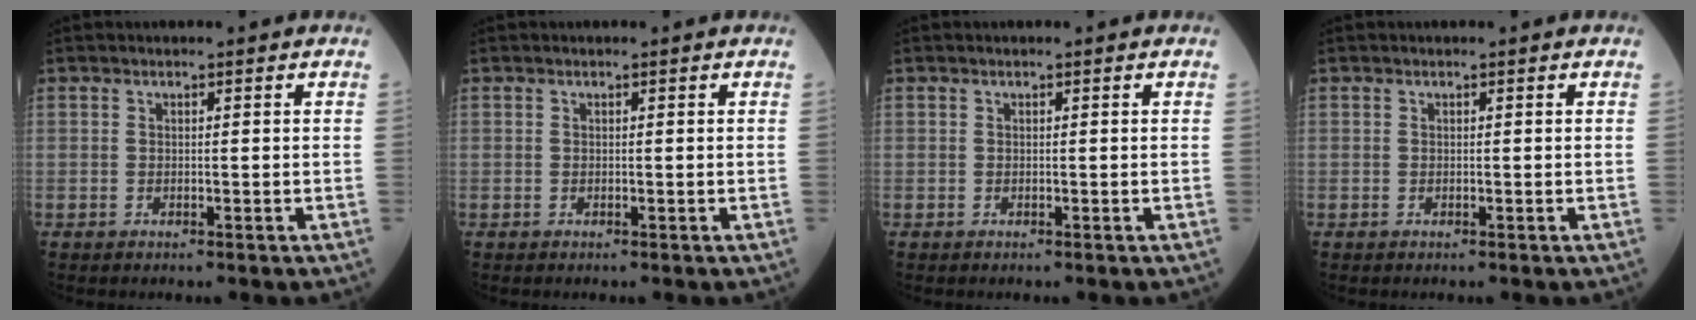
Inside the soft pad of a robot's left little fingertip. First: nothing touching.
{"total": 0.0}
{"total": 0.0}
{"total": 0.0}